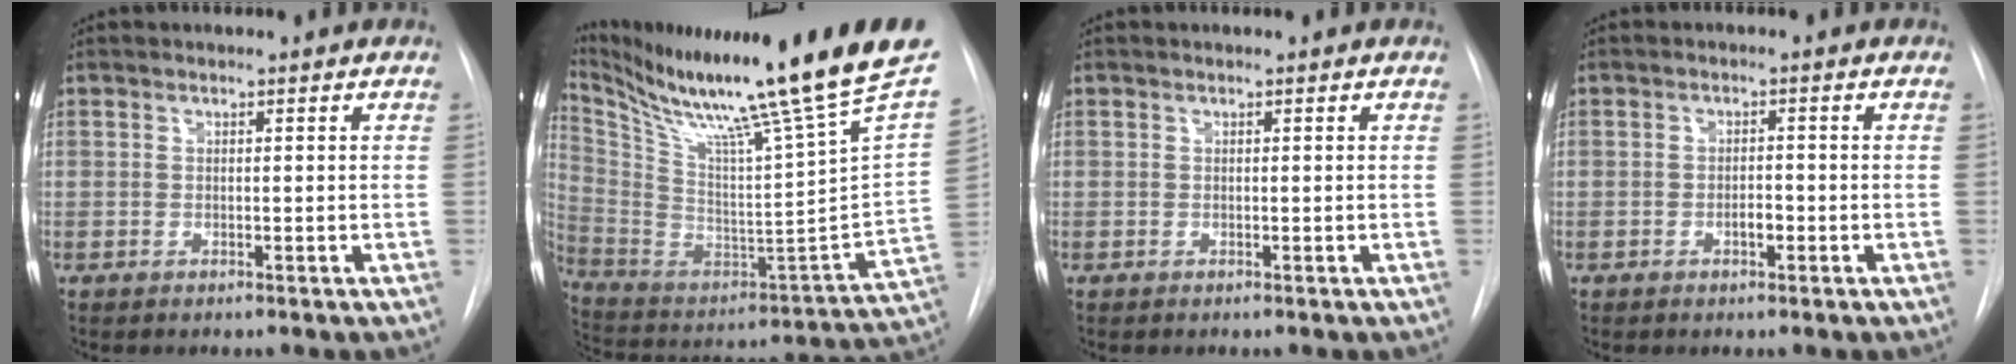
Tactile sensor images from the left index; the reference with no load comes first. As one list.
[{"total": 31.7, "force": [24.2, -1.2, 20.4], "torque": [-0.368, -0.081, 0.371]}, {"total": 0.0}, {"total": 1.8, "force": [-0.7, 0.7, 1.4], "torque": [-0.023, 0.002, -0.012]}]